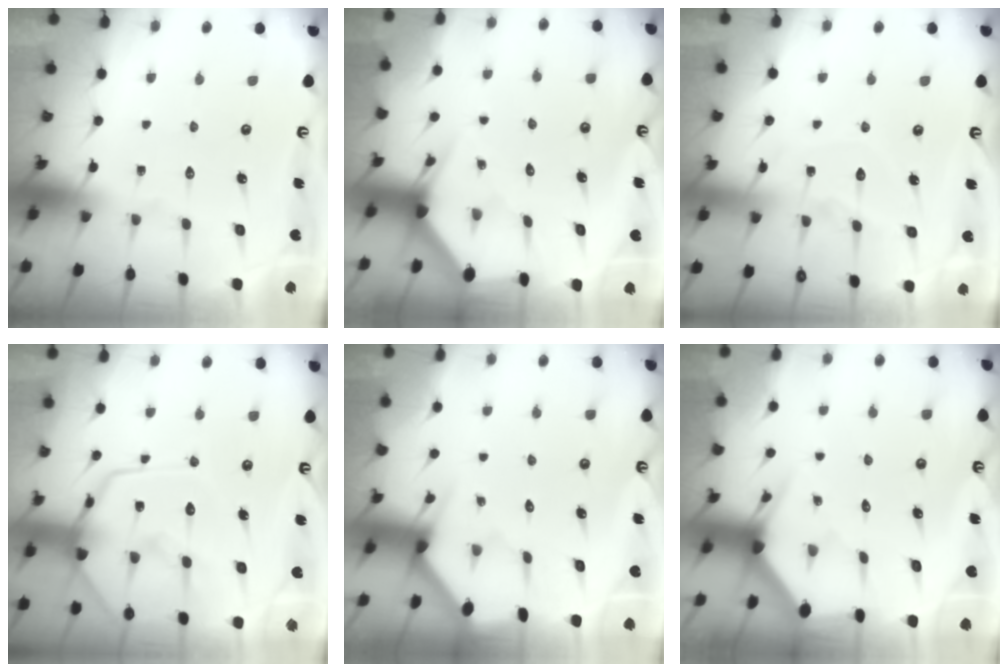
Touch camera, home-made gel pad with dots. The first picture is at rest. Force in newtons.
{"total": 2.8, "press": 2.8, "slide": 0.2}
{"total": 8.3, "press": 8.3, "slide": 0.6}
{"total": 14.2, "press": 14.2, "slide": 1.3}
{"total": 2.9, "press": 2.9, "slide": 0.2}
{"total": 2.6, "press": 2.6, "slide": 0.2}